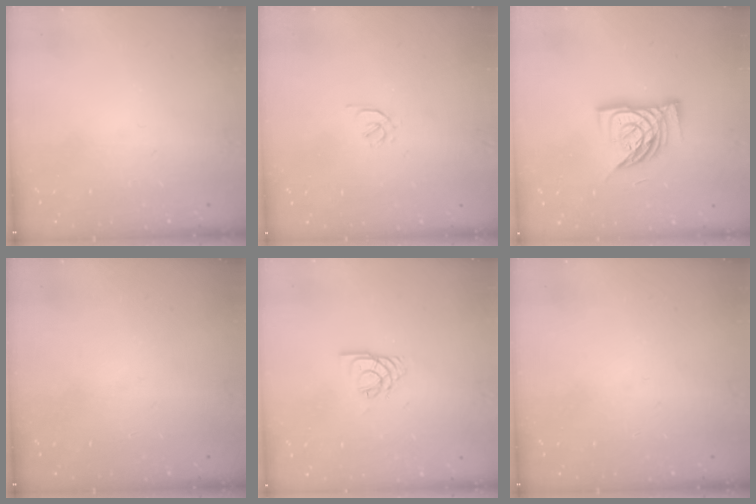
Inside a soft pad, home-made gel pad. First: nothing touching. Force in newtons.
{"total": 1.7, "press": 1.6, "slide": 0.5}
{"total": 11.6, "press": 11.5, "slide": 1.5}
{"total": 0.0}
{"total": 3.7, "press": 3.7, "slide": 0.3}
{"total": 0.0}